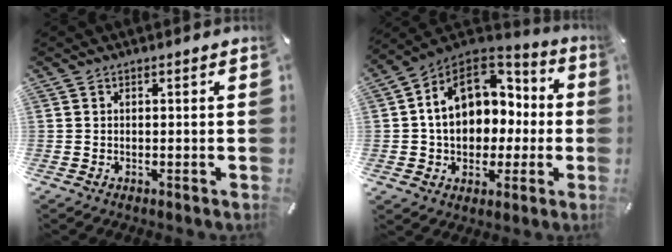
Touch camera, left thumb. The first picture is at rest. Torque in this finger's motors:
{"motor_torque": [0.16, 2.23, 2.30, 0.25, 0.22]}